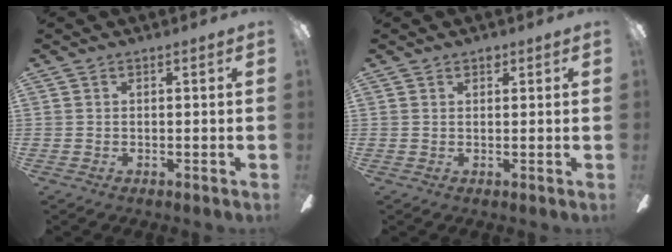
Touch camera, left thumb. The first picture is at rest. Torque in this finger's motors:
{"motor_torque": [-0.01, -0.11, 0.31, 0.38, 0.00]}